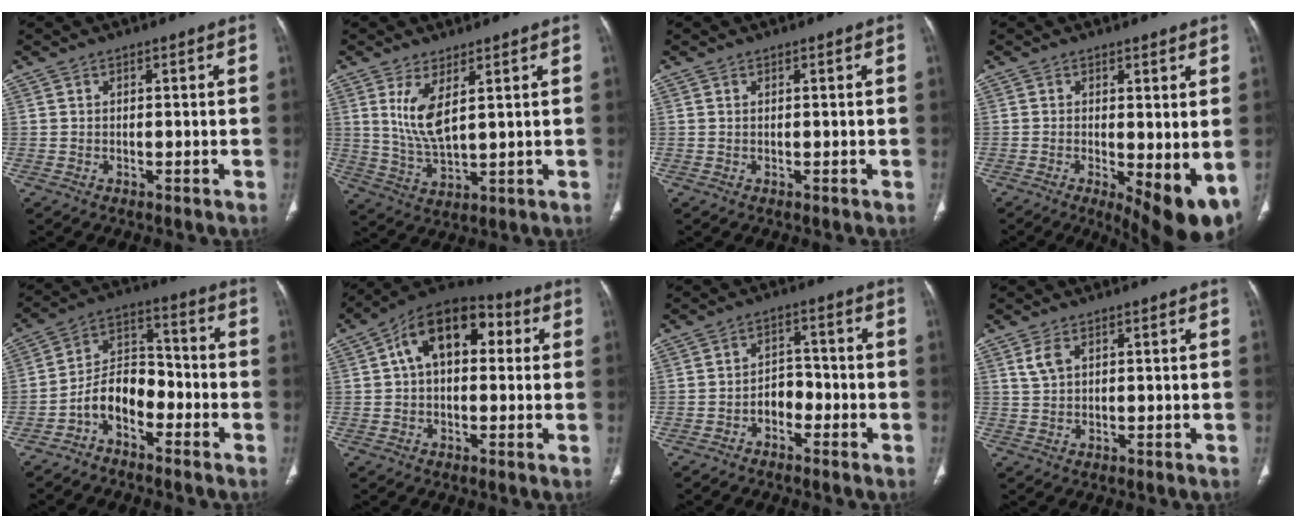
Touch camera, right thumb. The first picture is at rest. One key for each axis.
{"total": 7.6, "fx": 2.8, "fy": 2.7, "fz": 6.5, "tx": -0.130, "ty": -0.025, "tz": 0.067}
{"total": 0.0}
{"total": 9.9, "fx": -1.6, "fy": 3.3, "fz": 9.2, "tx": -0.124, "ty": -0.025, "tz": -0.014}
{"total": 9.0, "fx": -4.7, "fy": 5.5, "fz": 5.5, "tx": -0.082, "ty": 0.067, "tz": -0.096}
{"total": 14.4, "fx": 3.2, "fy": 8.9, "fz": 10.9, "tx": -0.145, "ty": 0.036, "tz": 0.039}
{"total": 4.1, "fx": -1.9, "fy": 2.9, "fz": 2.1, "tx": -0.010, "ty": 0.027, "tz": -0.039}
{"total": 2.8, "fx": 1.4, "fy": 1.6, "fz": 1.9, "tx": -0.042, "ty": 0.003, "tz": 0.034}